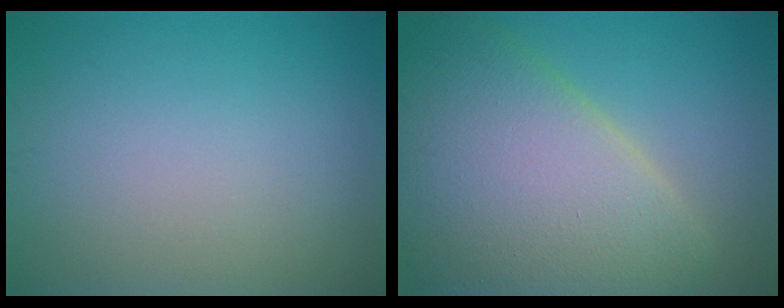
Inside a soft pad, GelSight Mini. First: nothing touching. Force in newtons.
{"total": 11.2, "press": 11.2, "slide": 0.9}